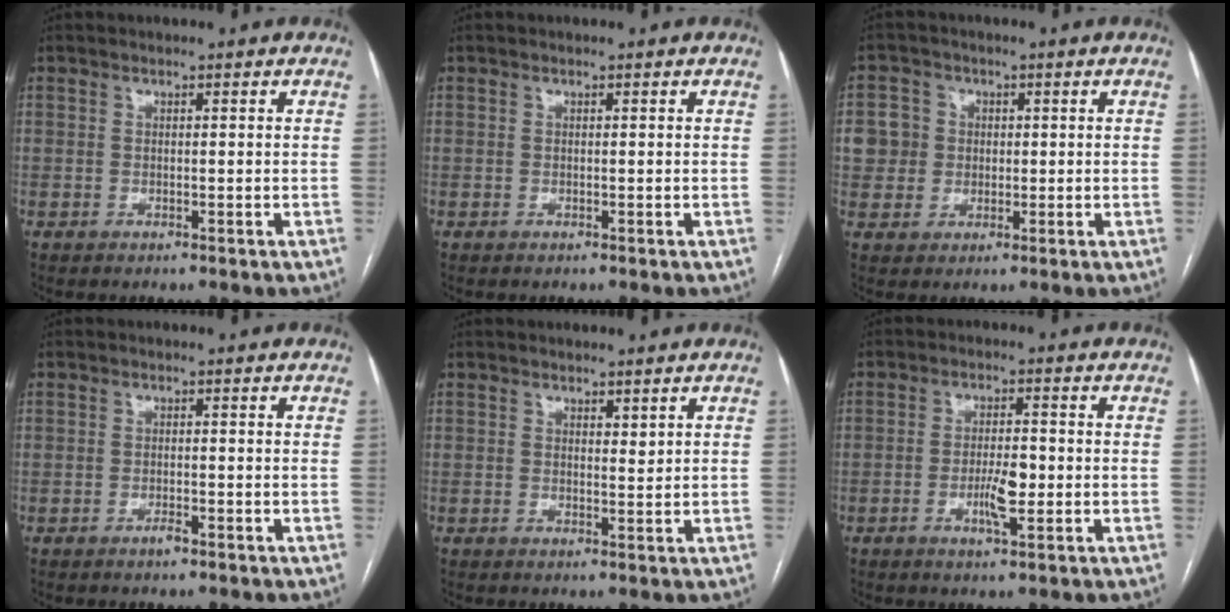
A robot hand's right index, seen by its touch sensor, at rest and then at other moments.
{"total": 0.0}
{"total": 5.9, "force": [0.7, 5.8, 0.8], "torque": [-0.014, 0.021, 0.016]}
{"total": 1.2, "force": [-0.9, 0.3, 0.8], "torque": [-0.014, 0.001, -0.013]}
{"total": 1.2, "force": [0.8, 0.4, 0.7], "torque": [-0.008, -0.006, 0.013]}
{"total": 4.8, "force": [-1.3, 1.1, 4.5], "torque": [-0.081, 0.000, -0.020]}